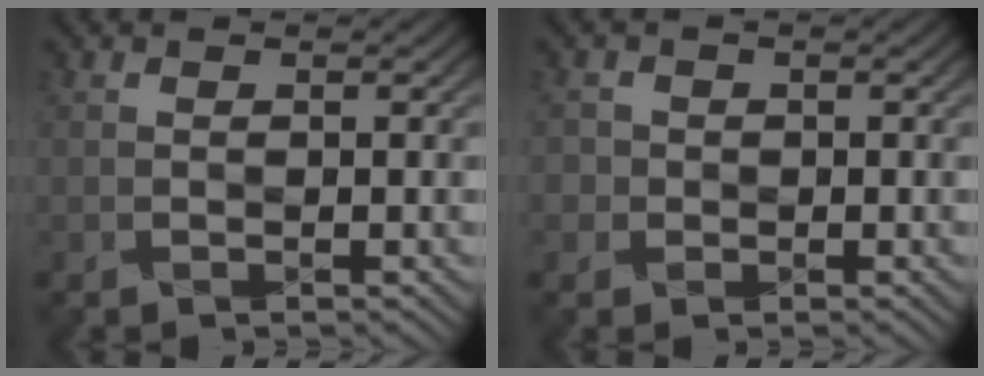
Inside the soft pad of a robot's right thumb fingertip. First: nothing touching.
{"total": 1.9, "force": [-0.2, 1.8, 0.1], "torque": [-0.001, 0.000, -0.007]}